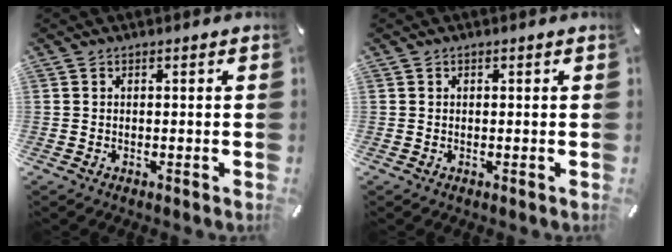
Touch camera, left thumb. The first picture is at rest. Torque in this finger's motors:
{"motor_torque": [-0.07, 0.25, 0.07, -0.16, 0.03]}